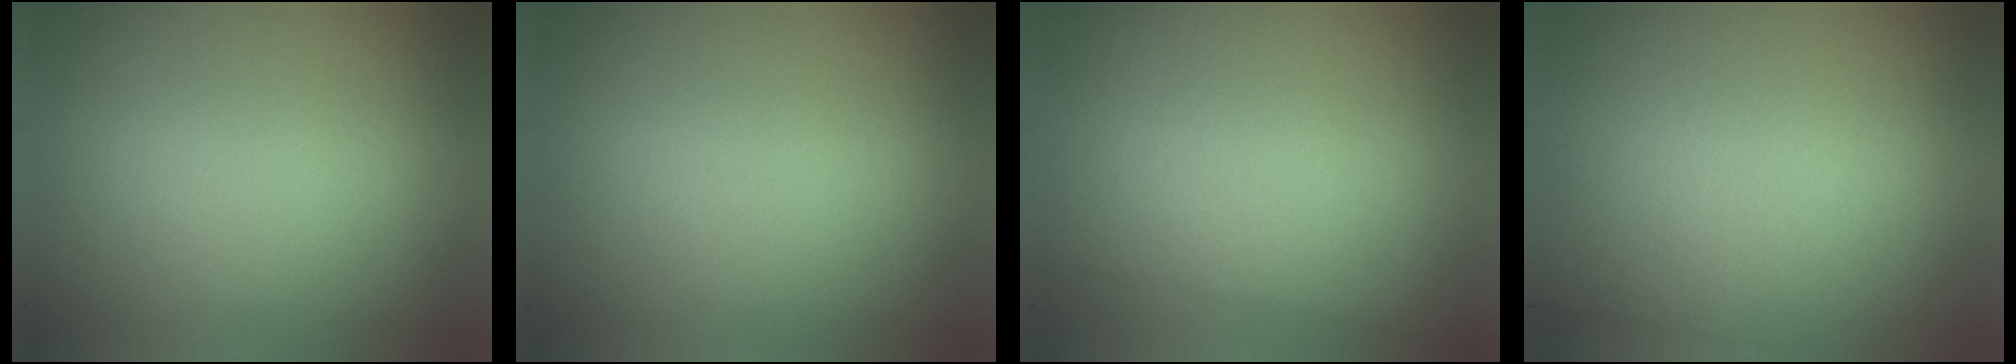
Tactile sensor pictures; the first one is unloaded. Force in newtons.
{"total": 0.0}
{"total": 2.8}
{"total": 3.0}